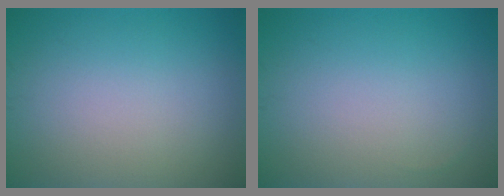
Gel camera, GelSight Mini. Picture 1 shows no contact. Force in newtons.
{"total": 0.0}